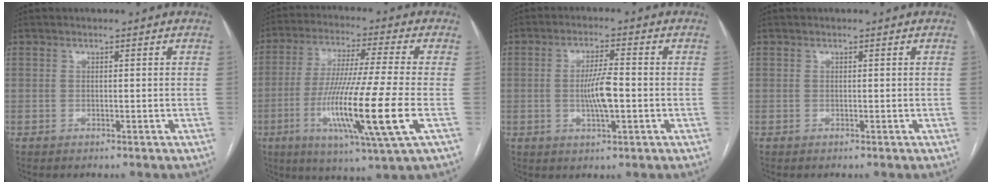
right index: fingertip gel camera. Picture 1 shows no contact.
{"total": 17.2, "force": [-4.5, -0.8, 16.5], "torque": [-0.322, -0.029, -0.087]}
{"total": 5.8, "force": [-0.8, 0.9, 5.7], "torque": [-0.111, -0.002, -0.013]}
{"total": 0.0}